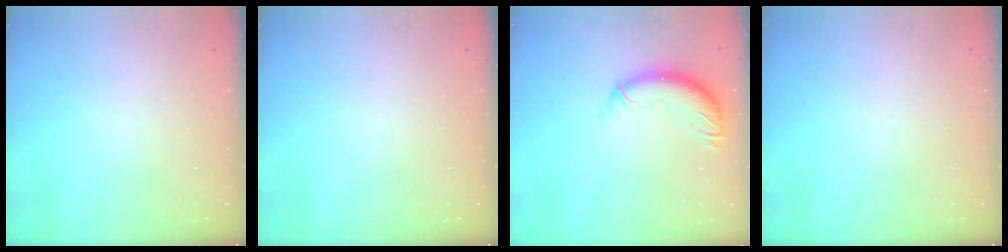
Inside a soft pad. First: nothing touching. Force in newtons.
{"total": 0.0}
{"total": 10.7, "press": 10.6, "slide": 1.7}
{"total": 0.0}